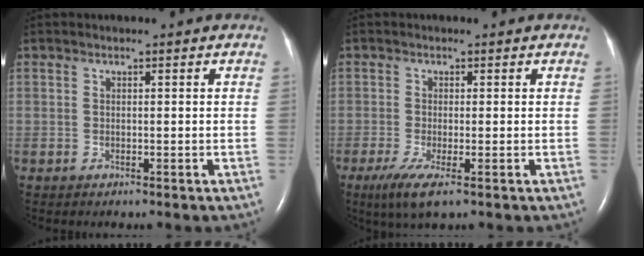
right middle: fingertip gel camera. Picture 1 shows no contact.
{"total": 4.6, "force": [-2.4, 0.6, 3.8], "torque": [-0.080, -0.016, -0.042]}